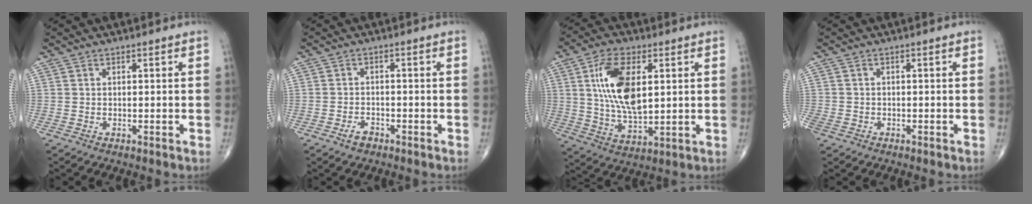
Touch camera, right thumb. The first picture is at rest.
{"total": 2.4, "force": [-1.6, 1.4, 1.1], "torque": [-0.020, 0.009, -0.027]}
{"total": 14.3, "force": [3.3, 7.0, 12.0], "torque": [-0.222, -0.015, 0.067]}
{"total": 2.4, "force": [-1.2, 1.9, 0.8], "torque": [-0.020, 0.003, -0.022]}